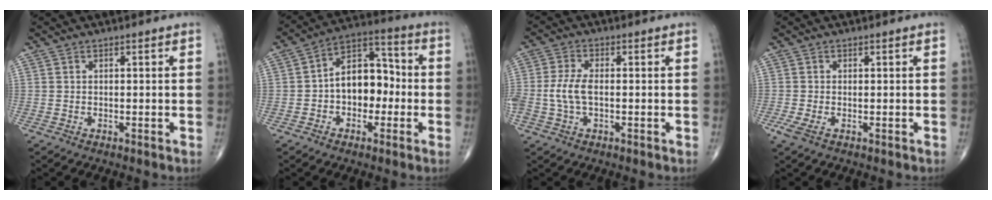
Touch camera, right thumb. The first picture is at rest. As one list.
[{"total": 11.6, "force": [-1.4, 7.8, 8.4], "torque": [-0.096, 0.043, -0.037]}, {"total": 5.3, "force": [-0.7, 2.7, 4.5], "torque": [-0.112, 0.010, -0.015]}, {"total": 1.9, "force": [-0.7, 0.7, 1.6], "torque": [-0.043, -0.002, -0.016]}]